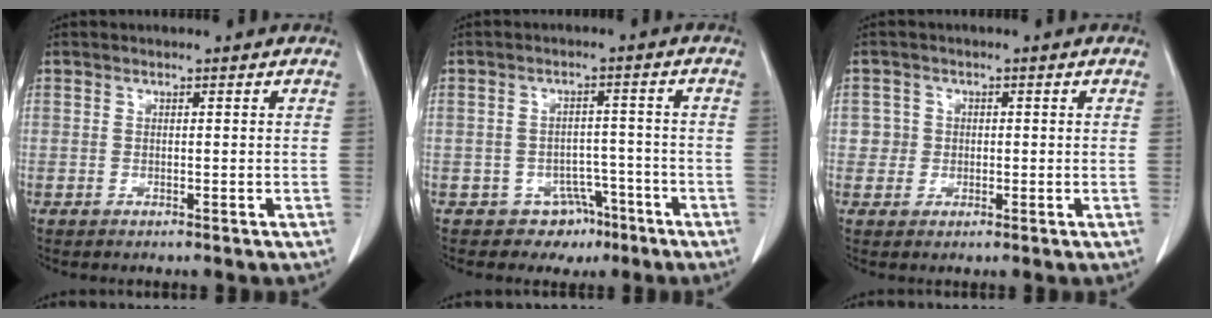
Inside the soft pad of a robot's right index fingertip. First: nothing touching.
{"total": 5.3, "force": [-3.2, 4.2, 0.4], "torque": [0.006, 0.014, -0.039]}
{"total": 2.4, "force": [0.1, 2.4, -0.1], "torque": [0.018, 0.007, -0.003]}